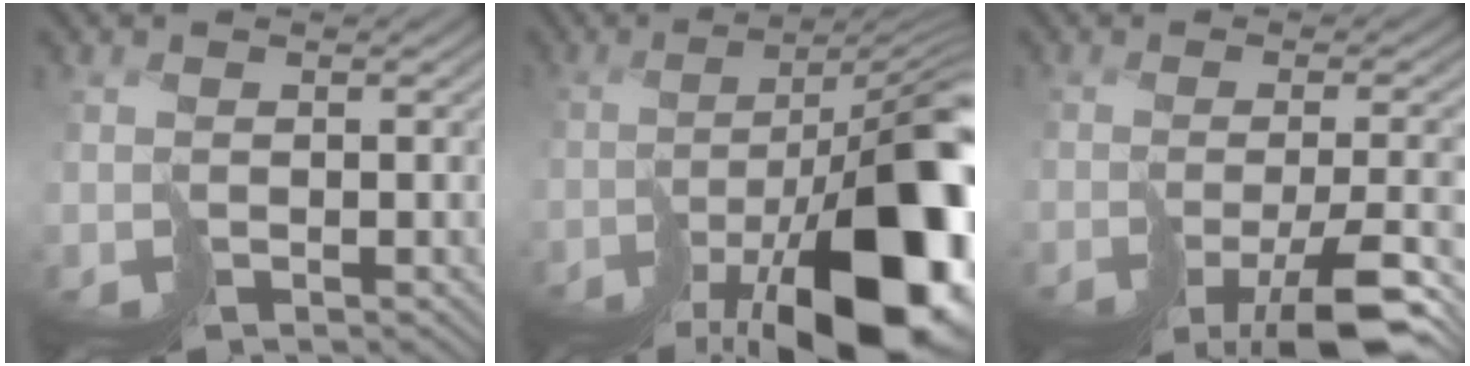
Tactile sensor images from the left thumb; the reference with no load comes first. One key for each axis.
{"total": 19.7, "fx": -9.3, "fy": 6.3, "fz": 16.2, "tx": -0.214, "ty": -0.032, "tz": -0.129}
{"total": 8.1, "fx": -4.6, "fy": 1.5, "fz": 6.5, "tx": -0.094, "ty": -0.015, "tz": -0.064}